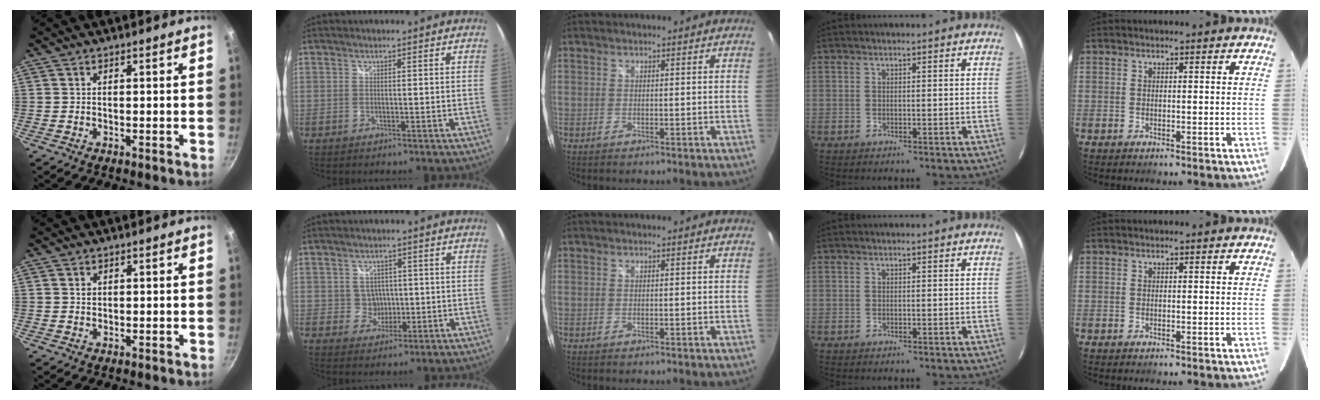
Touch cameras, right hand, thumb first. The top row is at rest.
{"thumb": {"total": 1.1, "force": [0.3, 0.9, 0.5], "torque": [-0.006, 0.002, 0.006]}, "index": {"total": 3.5, "force": [0.1, 3.5, 0.5], "torque": [-0.010, 0.009, 0.007]}}